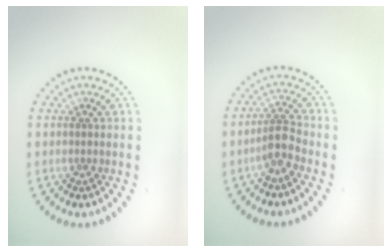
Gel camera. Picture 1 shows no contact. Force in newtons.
{"total": 2.5, "press": 1.9, "slide": 1.5}